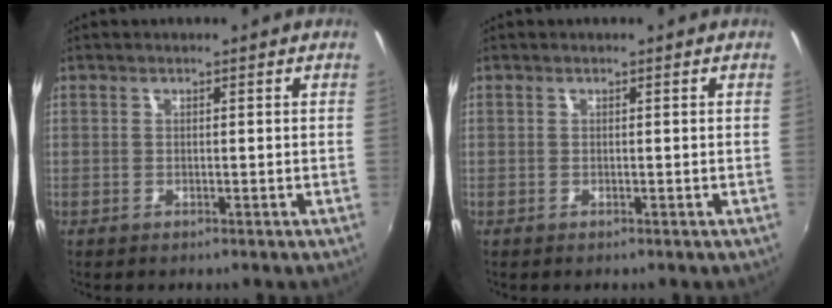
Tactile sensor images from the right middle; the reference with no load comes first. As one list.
[{"total": 0.0}]